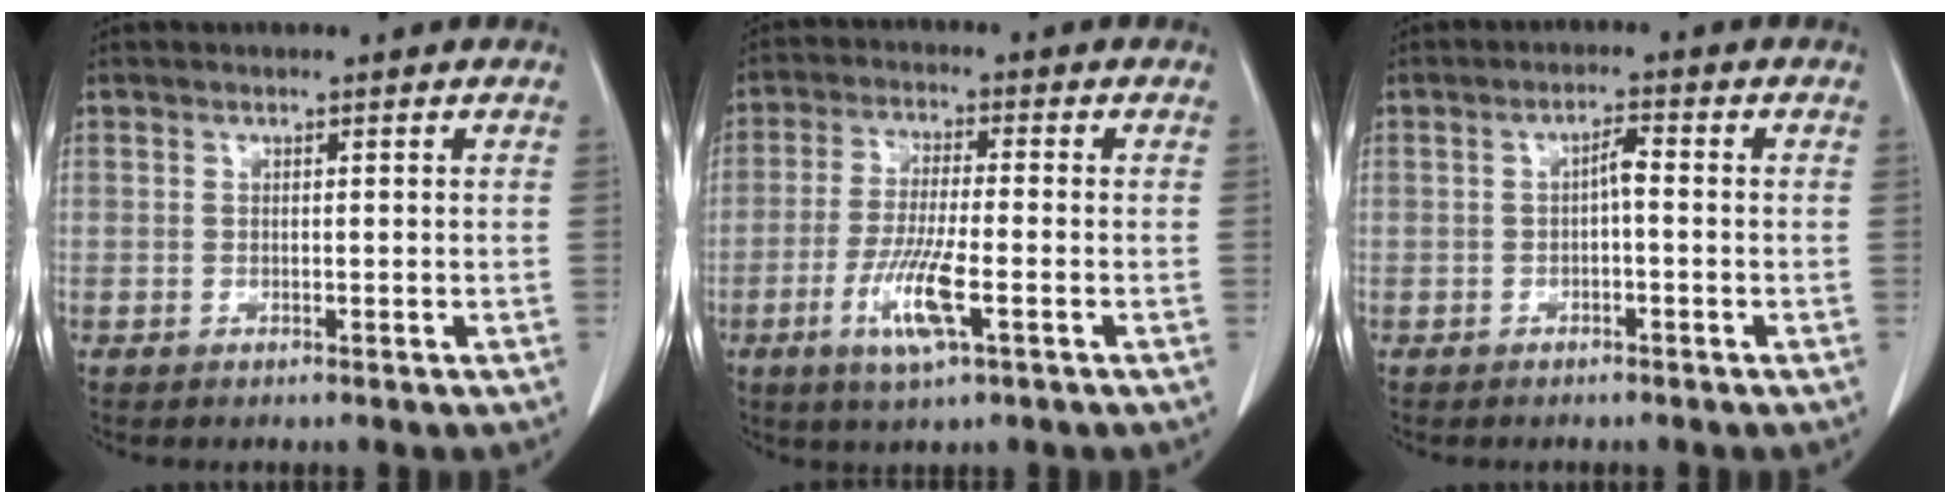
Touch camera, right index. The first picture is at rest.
{"total": 8.4, "force": [-3.2, 0.8, 7.7], "torque": [-0.157, -0.016, -0.061]}
{"total": 2.1, "force": [-0.3, 0.5, 2.0], "torque": [-0.034, 0.008, -0.006]}